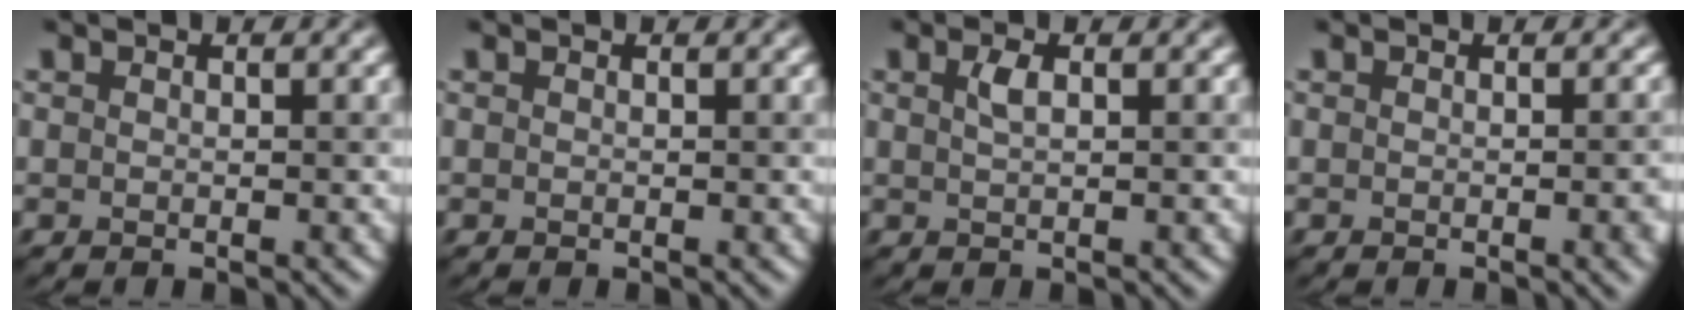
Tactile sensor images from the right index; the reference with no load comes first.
{"total": 0.0}
{"total": 1.4, "force": [0.6, 0.4, 1.2], "torque": [-0.025, 0.003, 0.011]}
{"total": 2.1, "force": [-0.3, 0.5, 2.1], "torque": [-0.019, 0.000, -0.004]}